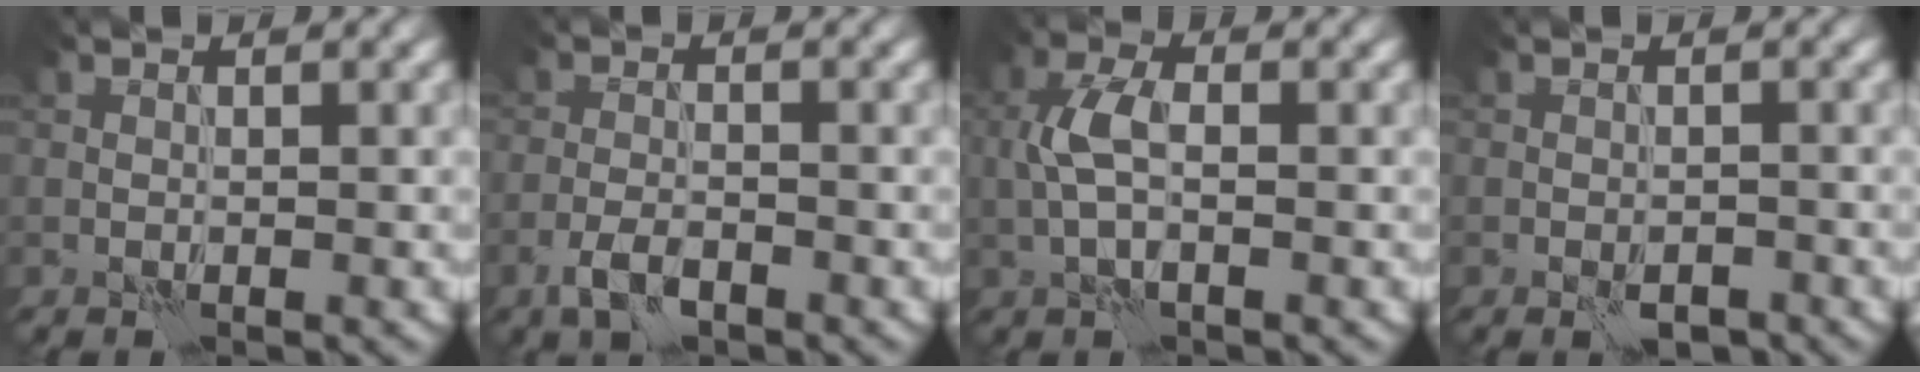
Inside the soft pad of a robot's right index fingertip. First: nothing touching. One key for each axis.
{"total": 2.4, "fx": -1.5, "fy": 1.1, "fz": 1.5, "tx": -0.036, "ty": 0.000, "tz": -0.036}
{"total": 3.2, "fx": 0.0, "fy": 1.5, "fz": 2.8, "tx": -0.063, "ty": 0.007, "tz": -0.004}
{"total": 1.9, "fx": -1.3, "fy": 0.9, "fz": 1.1, "tx": -0.020, "ty": -0.002, "tz": -0.020}